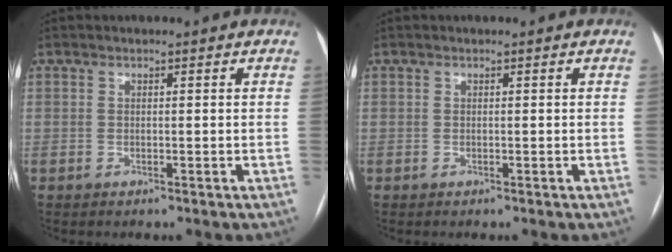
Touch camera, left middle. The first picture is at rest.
{"total": 0.0}